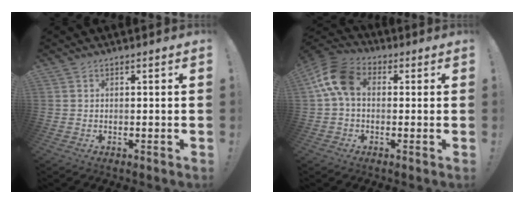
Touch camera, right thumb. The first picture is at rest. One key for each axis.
{"total": 12.1, "fx": 1.9, "fy": 7.9, "fz": 8.9, "tx": -0.172, "ty": 0.014, "tz": 0.043}